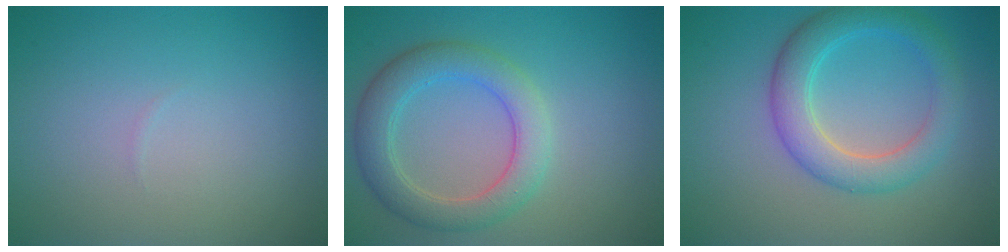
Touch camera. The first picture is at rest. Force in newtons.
{"total": 4.6, "press": 4.6, "slide": 0.1}
{"total": 4.7, "press": 4.7, "slide": 0.4}